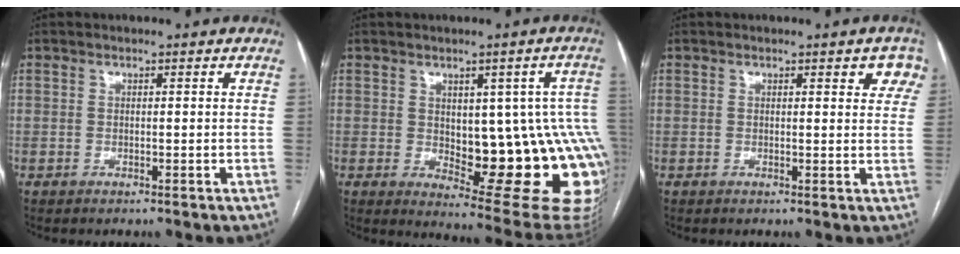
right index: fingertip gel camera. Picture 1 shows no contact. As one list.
[{"total": 18.7, "force": [-1.6, 6.8, 17.4], "torque": [-0.136, 0.013, 0.005]}, {"total": 4.0, "force": [2.1, 1.4, 3.1], "torque": [-0.022, 0.001, 0.017]}]